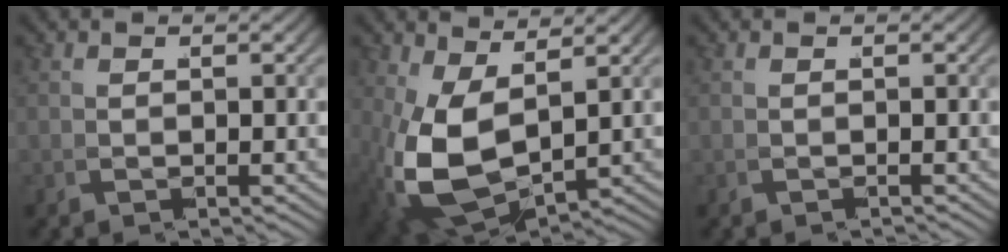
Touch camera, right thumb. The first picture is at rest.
{"total": 9.4, "force": [-0.5, 5.9, 7.3], "torque": [-0.205, -0.060, 0.031]}
{"total": 0.6, "force": [-0.6, 0.1, 0.0], "torque": [-0.001, -0.002, -0.008]}